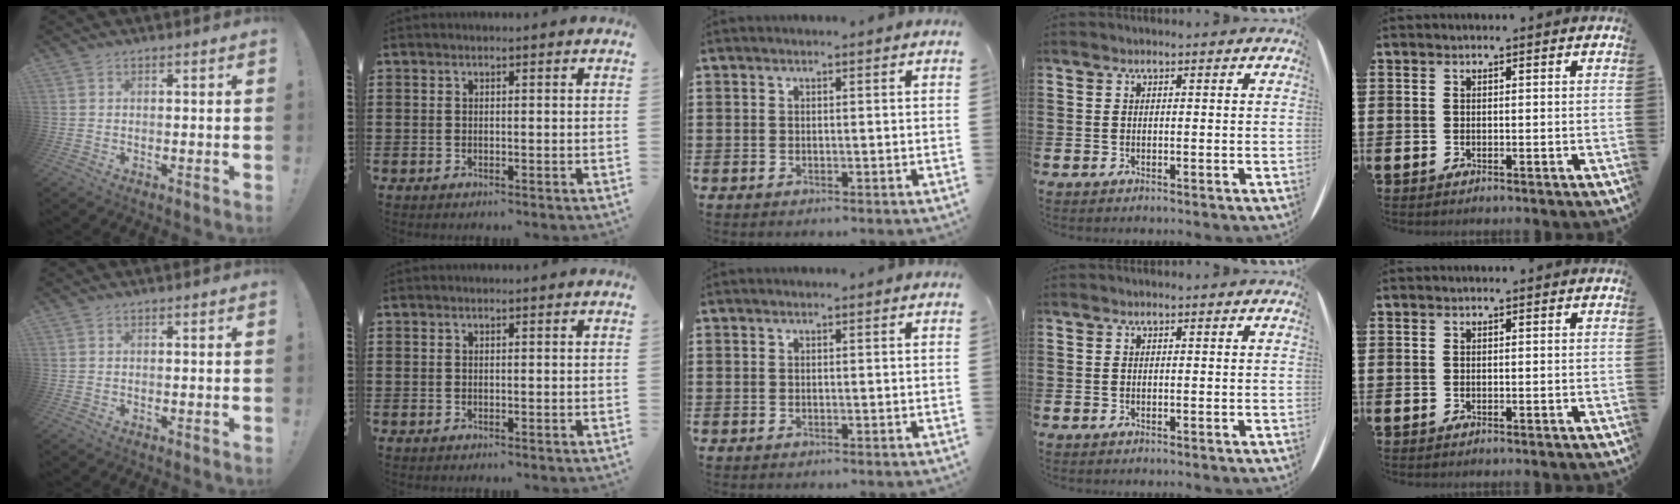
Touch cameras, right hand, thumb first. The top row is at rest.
{}